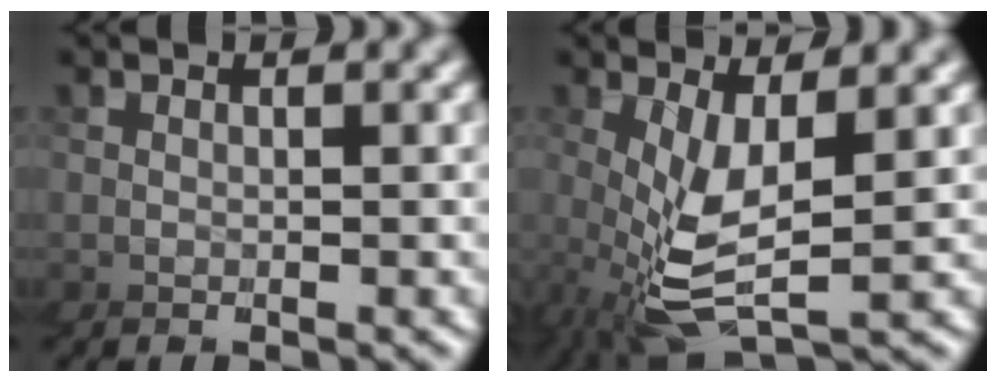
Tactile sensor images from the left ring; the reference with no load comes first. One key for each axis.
{"total": 3.6, "fx": -0.3, "fy": 1.3, "fz": 3.3, "tx": -0.120, "ty": -0.026, "tz": 0.014}